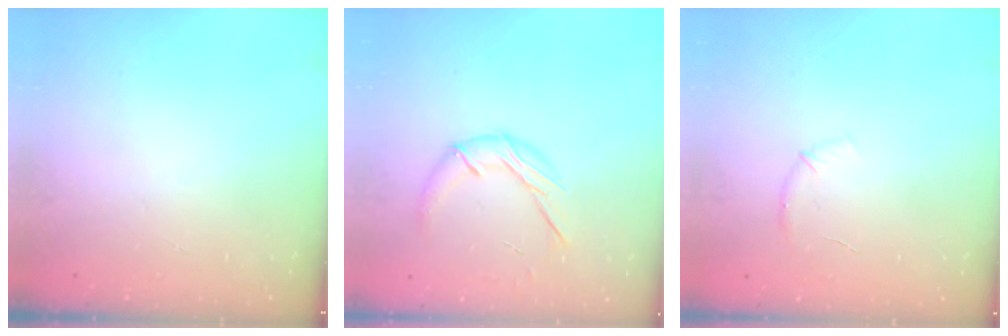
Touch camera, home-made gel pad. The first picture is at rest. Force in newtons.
{"total": 9.1, "press": 9.1, "slide": 0.6}
{"total": 6.8, "press": 6.6, "slide": 1.8}